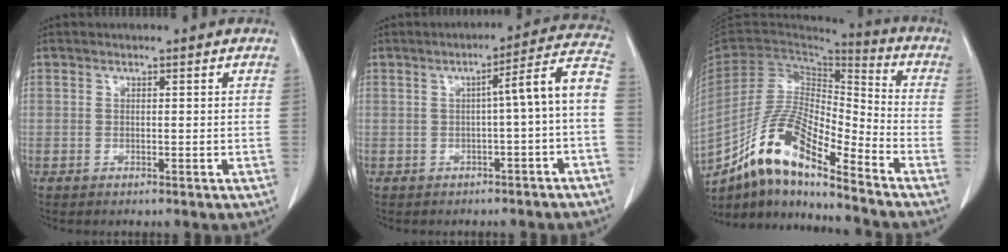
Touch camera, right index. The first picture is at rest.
{"total": 7.8, "force": [-1.7, -0.2, 7.6], "torque": [-0.093, 0.025, -0.026]}
{"total": 14.5, "force": [-10.7, 2.7, 9.5], "torque": [-0.184, 0.014, -0.196]}